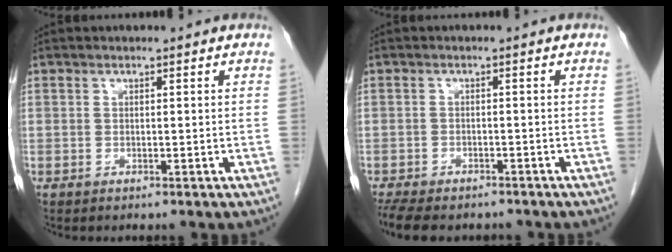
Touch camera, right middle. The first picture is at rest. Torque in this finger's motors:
{"motor_torque": [0.83, -0.66, 0.10, 0.03]}